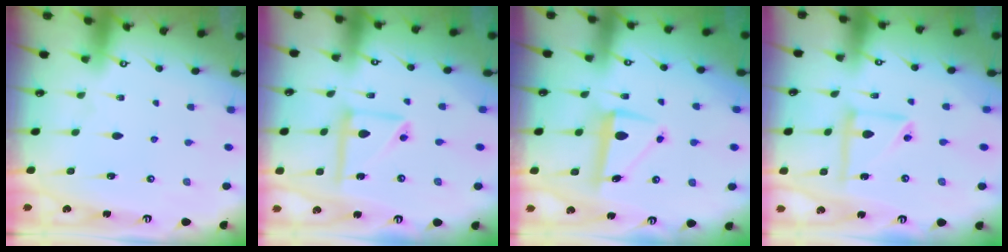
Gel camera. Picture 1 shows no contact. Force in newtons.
{"total": 11.6, "press": 11.5, "slide": 1.2}
{"total": 7.1, "press": 7.0, "slide": 1.3}
{"total": 9.5, "press": 9.5, "slide": 0.7}